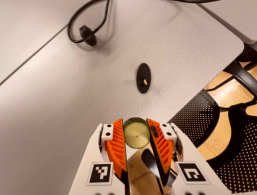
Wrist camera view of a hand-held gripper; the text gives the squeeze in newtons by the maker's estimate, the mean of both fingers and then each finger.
{"total": 8.0, "left": 8.0, "right": 8.0}